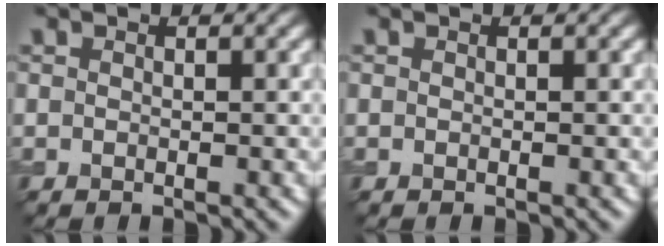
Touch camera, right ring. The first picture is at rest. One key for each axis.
{"total": 0.0}